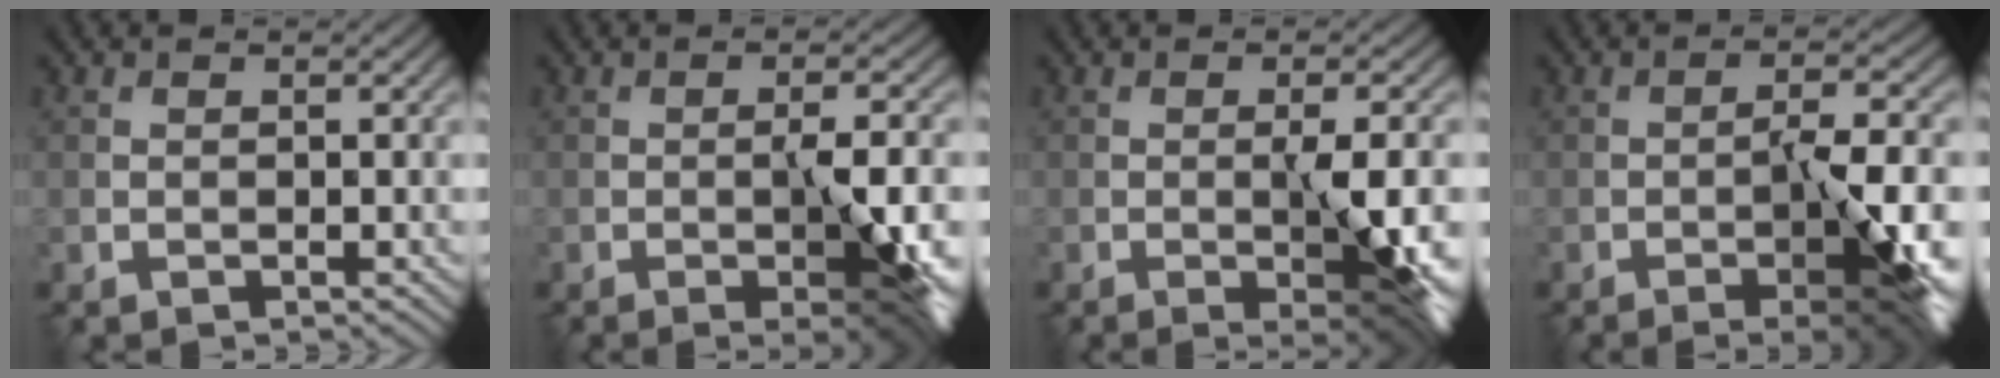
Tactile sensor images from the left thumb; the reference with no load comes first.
{"total": 7.6, "force": [-2.0, 1.7, 7.2], "torque": [-0.114, -0.008, -0.023]}
{"total": 7.0, "force": [-1.5, 1.4, 6.7], "torque": [-0.109, -0.008, -0.016]}
{"total": 9.8, "force": [-3.3, 2.2, 9.0], "torque": [-0.137, -0.004, -0.045]}